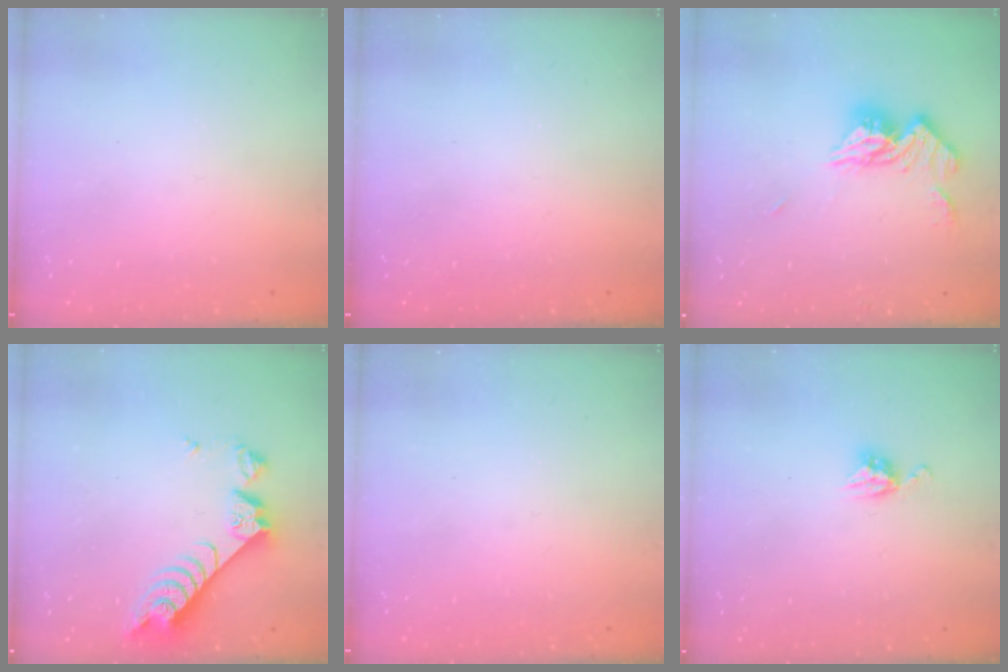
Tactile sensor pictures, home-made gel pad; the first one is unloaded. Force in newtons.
{"total": 0.0}
{"total": 12.5, "press": 12.5, "slide": 1.2}
{"total": 8.4, "press": 8.4, "slide": 1.0}
{"total": 0.0}
{"total": 5.2, "press": 5.1, "slide": 0.1}